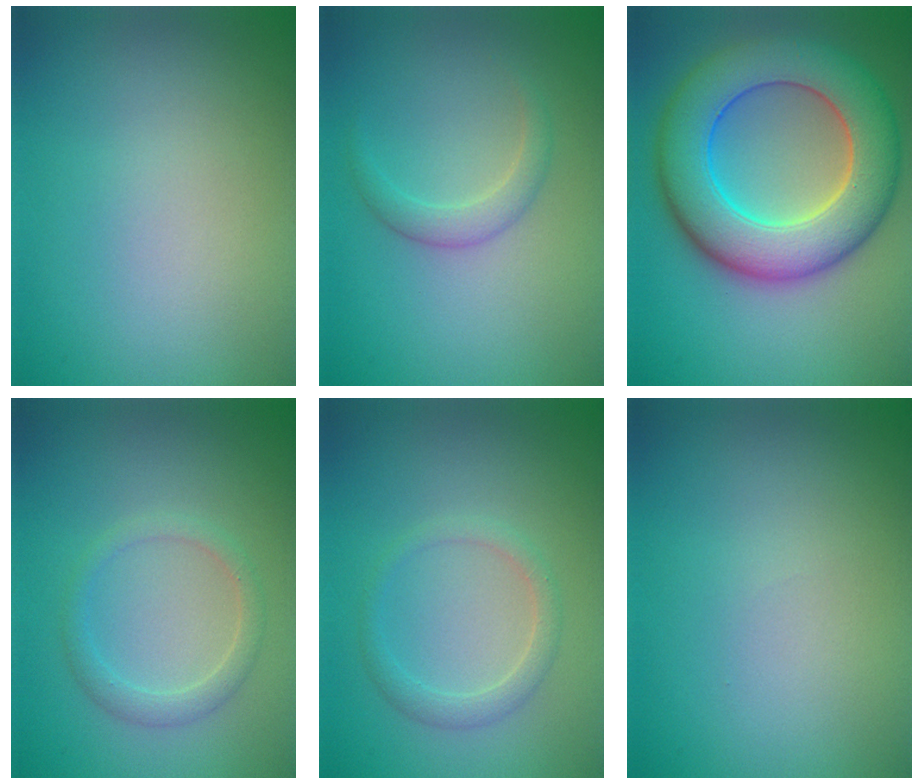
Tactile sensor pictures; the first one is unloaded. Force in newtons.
{"total": 1.7, "press": 1.7, "slide": 0.0}
{"total": 10.7, "press": 10.7, "slide": 0.4}
{"total": 1.8, "press": 1.8, "slide": 0.1}
{"total": 1.7, "press": 1.7, "slide": 0.0}
{"total": 0.0}